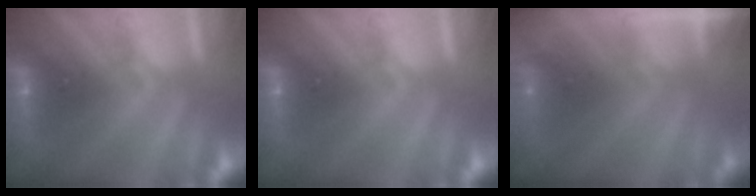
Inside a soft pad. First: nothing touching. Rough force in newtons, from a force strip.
{"total": 0.0}
{"total": 7.9}